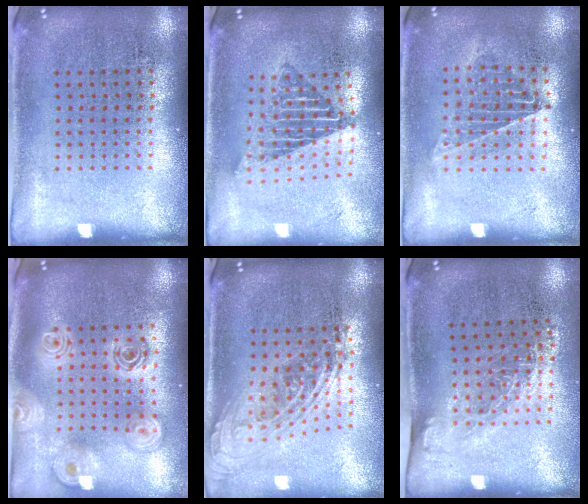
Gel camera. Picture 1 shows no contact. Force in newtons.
{"total": 1.6, "press": 1.4, "slide": 0.9}
{"total": 1.1, "press": 1.0, "slide": 0.2}
{"total": 2.4, "press": 1.9, "slide": 1.5}
{"total": 2.1, "press": 1.6, "slide": 1.5}
{"total": 1.3, "press": 0.9, "slide": 0.9}